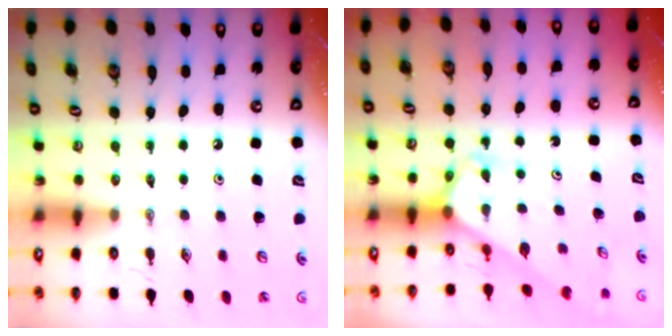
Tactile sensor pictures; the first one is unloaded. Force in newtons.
{"total": 2.7, "press": 2.7, "slide": 0.2}